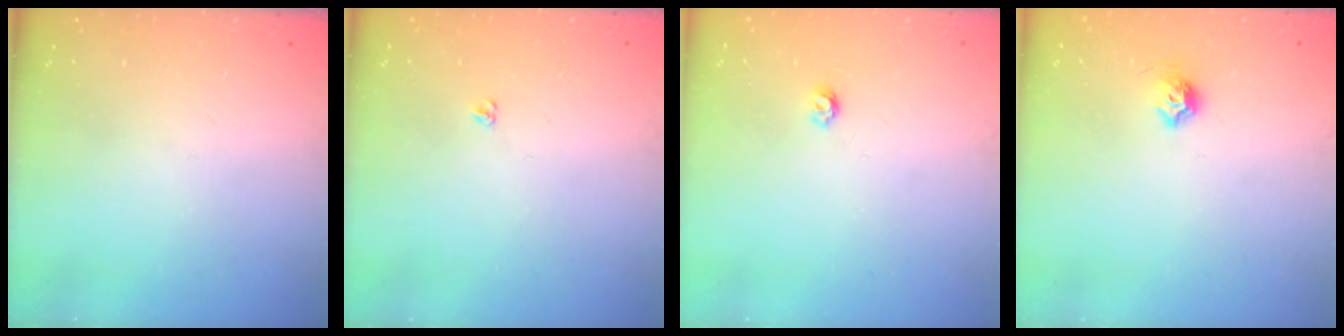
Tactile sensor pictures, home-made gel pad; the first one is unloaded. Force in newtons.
{"total": 3.1, "press": 3.0, "slide": 0.4}
{"total": 3.5, "press": 3.5, "slide": 0.3}
{"total": 6.7, "press": 6.6, "slide": 1.0}